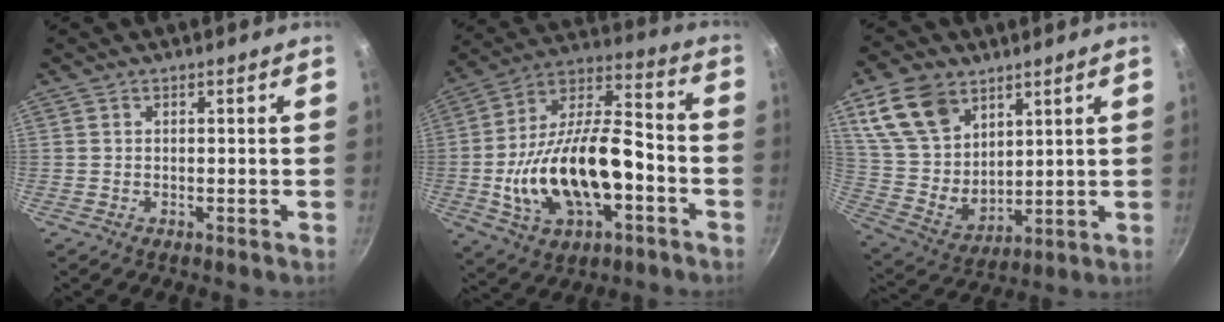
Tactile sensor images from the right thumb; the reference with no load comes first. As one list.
[{"total": 23.1, "force": [-5.5, 11.8, 19.0], "torque": [-0.333, 0.047, -0.093]}, {"total": 16.1, "force": [8.5, 10.9, 8.4], "torque": [-0.128, -0.038, 0.180]}]